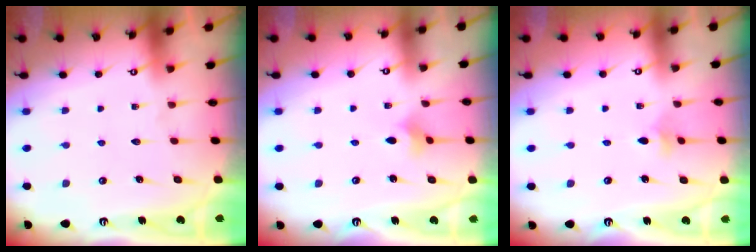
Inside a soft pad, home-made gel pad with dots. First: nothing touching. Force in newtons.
{"total": 2.6, "press": 2.6, "slide": 0.5}
{"total": 2.6, "press": 2.6, "slide": 0.5}